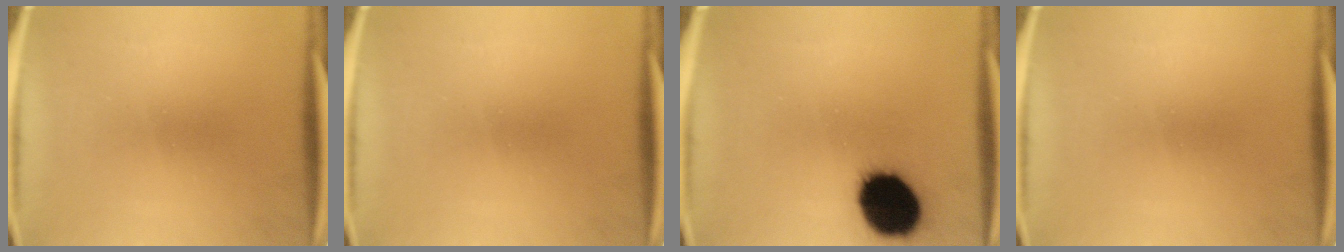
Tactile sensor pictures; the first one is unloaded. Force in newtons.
{"total": 0.0}
{"total": 19.0}
{"total": 0.0}